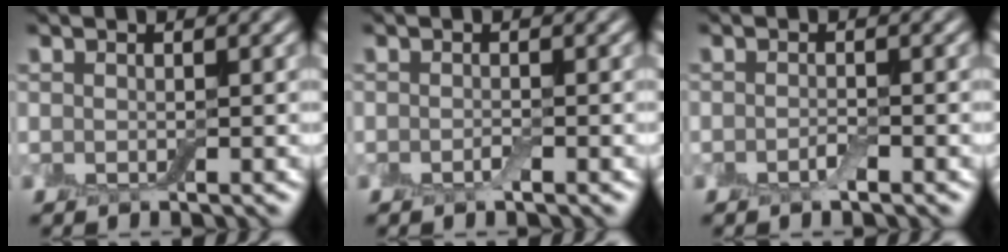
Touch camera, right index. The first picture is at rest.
{"total": 0.7, "force": [-0.4, 0.2, 0.5], "torque": [-0.011, 0.000, -0.007]}
{"total": 1.0, "force": [-0.6, 0.3, 0.7], "torque": [-0.016, -0.001, -0.011]}